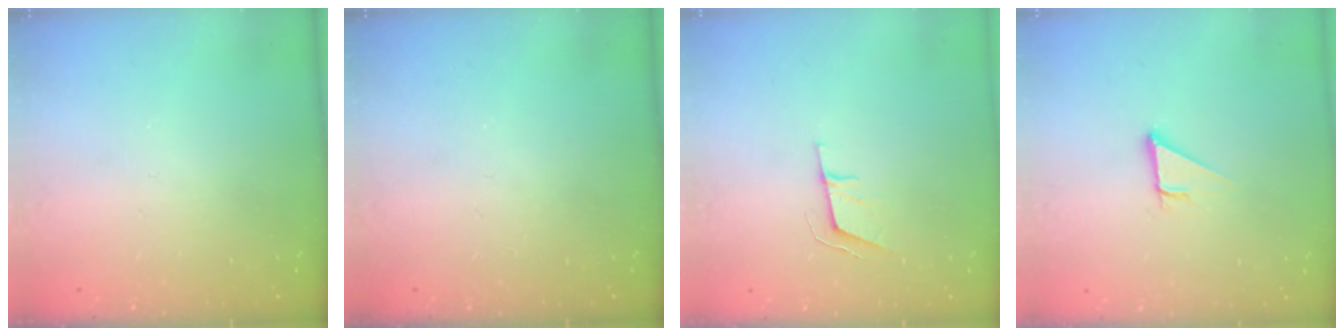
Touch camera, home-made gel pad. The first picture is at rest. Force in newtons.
{"total": 0.0}
{"total": 6.1, "press": 5.5, "slide": 2.7}
{"total": 3.0, "press": 3.0, "slide": 0.1}